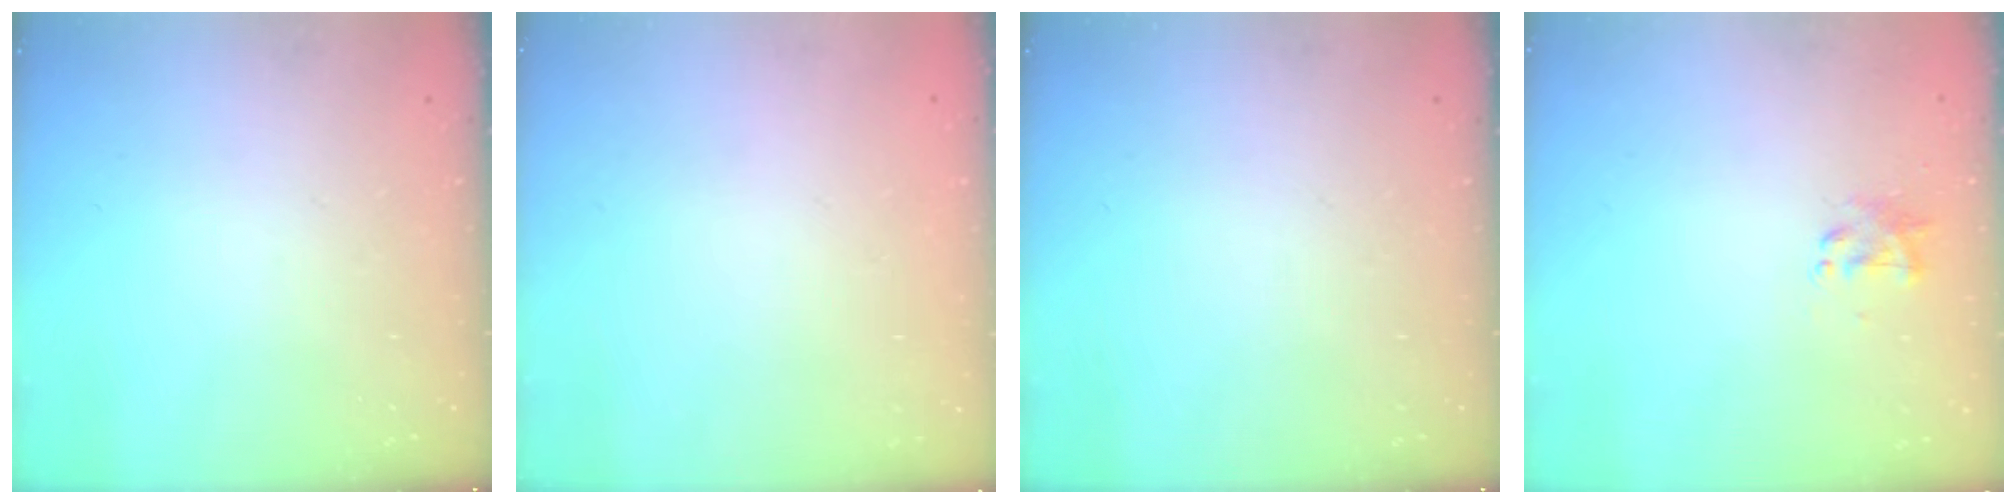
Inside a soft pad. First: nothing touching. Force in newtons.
{"total": 1.7, "press": 1.7, "slide": 0.2}
{"total": 0.0}
{"total": 2.2, "press": 2.2, "slide": 0.4}